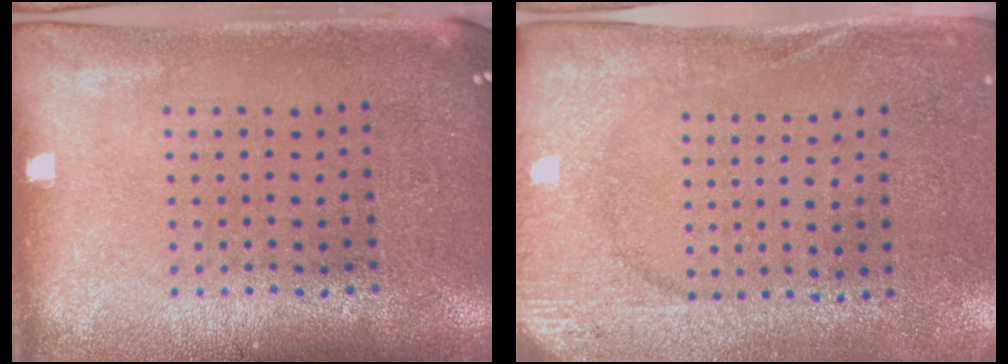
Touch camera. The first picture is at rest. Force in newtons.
{"total": 2.6, "press": 2.4, "slide": 1.0}